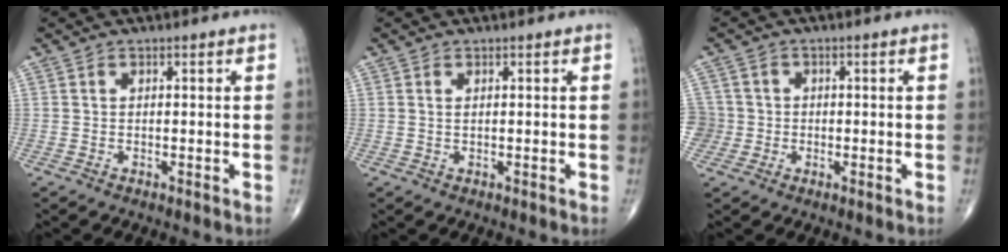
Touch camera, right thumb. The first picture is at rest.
{"total": 0.5, "force": [0.3, 0.2, 0.5], "torque": [-0.009, 0.001, 0.005]}
{"total": 4.3, "force": [-0.7, 4.2, 0.1], "torque": [0.018, 0.013, -0.019]}